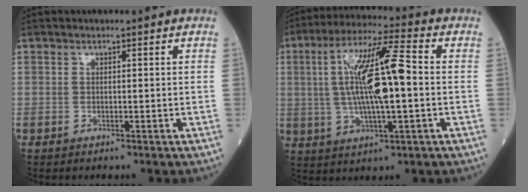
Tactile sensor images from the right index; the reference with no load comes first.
{"total": 14.6, "force": [0.5, 2.2, 14.4], "torque": [-0.279, 0.016, 0.009]}